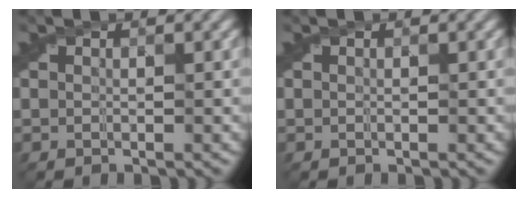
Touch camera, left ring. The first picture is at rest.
{"total": 0.0}